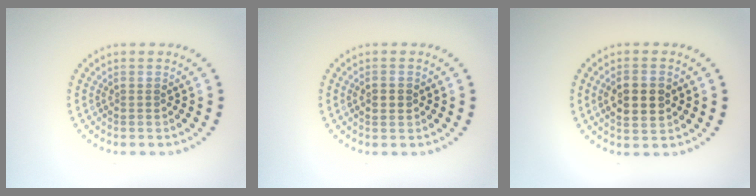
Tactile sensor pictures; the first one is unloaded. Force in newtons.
{"total": 1.9, "press": 1.9, "slide": 0.1}
{"total": 4.5, "press": 4.5, "slide": 0.3}